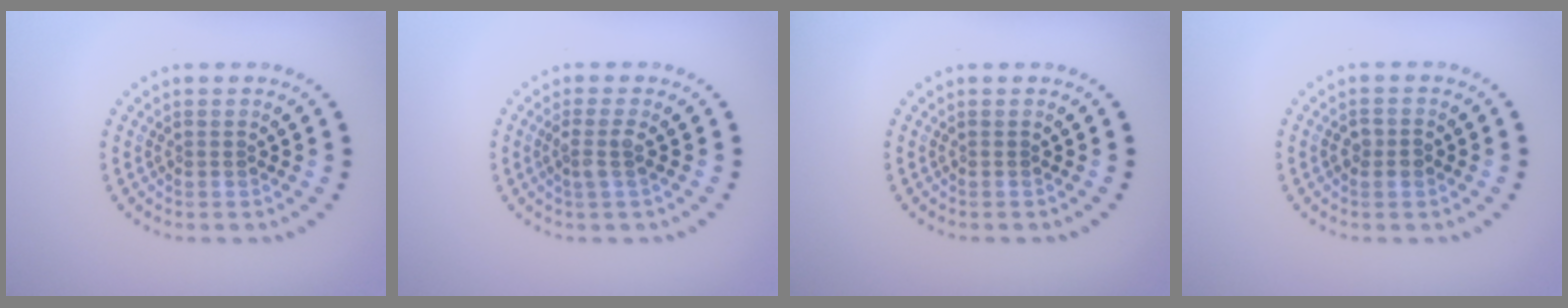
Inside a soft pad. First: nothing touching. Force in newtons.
{"total": 1.8, "press": 1.3, "slide": 1.2}
{"total": 0.0}
{"total": 1.5, "press": 1.5, "slide": 0.1}